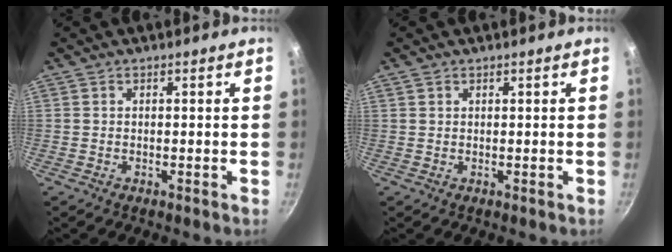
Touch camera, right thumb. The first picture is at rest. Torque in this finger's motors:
{"motor_torque": [0.07, -0.22, -0.17, 0.13, 0.06]}